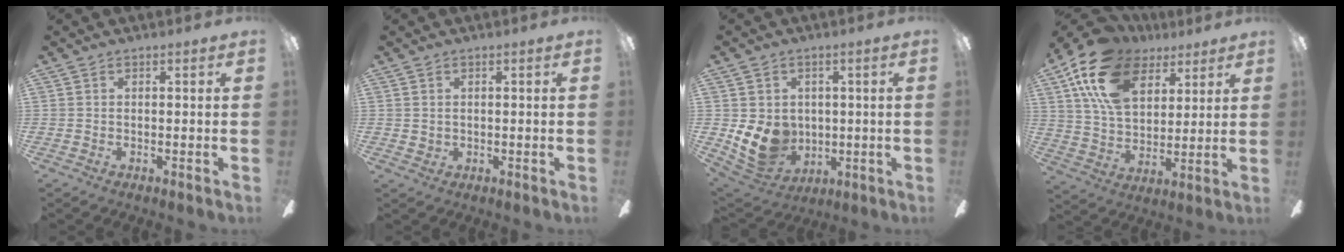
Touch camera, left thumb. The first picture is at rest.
{"total": 1.6, "force": [1.0, 1.2, 0.1], "torque": [-0.004, 0.003, 0.018]}
{"total": 11.1, "force": [-0.4, 9.7, 5.5], "torque": [-0.121, -0.007, -0.002]}
{"total": 19.6, "force": [10.5, 12.2, 11.2], "torque": [-0.225, -0.029, 0.193]}